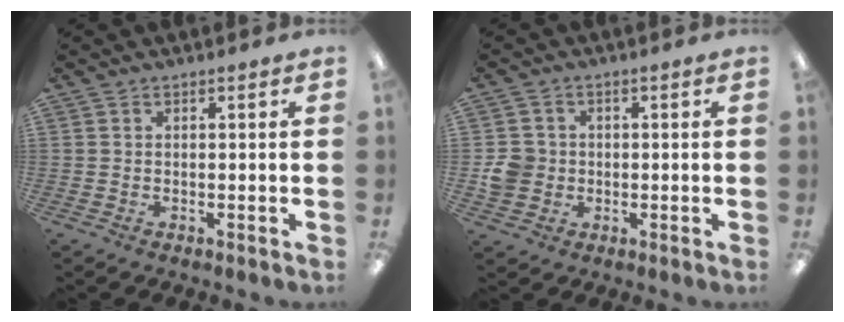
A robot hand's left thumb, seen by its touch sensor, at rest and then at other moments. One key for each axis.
{"total": 5.7, "fx": -0.4, "fy": 5.4, "fz": 1.8, "tx": -0.037, "ty": 0.012, "tz": -0.004}